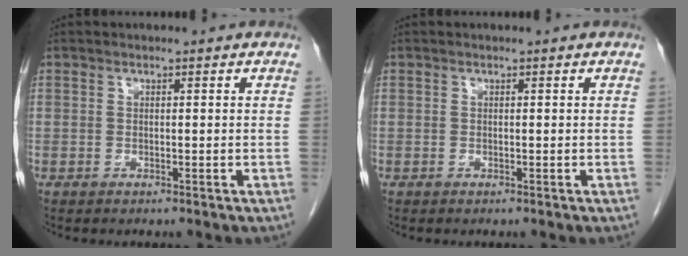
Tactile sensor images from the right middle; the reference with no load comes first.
{"total": 0.0}